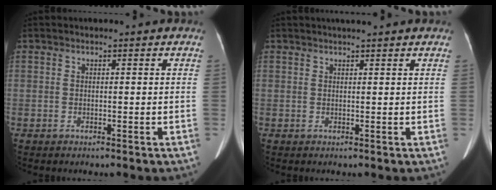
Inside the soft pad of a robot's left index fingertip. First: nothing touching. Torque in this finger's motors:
{"motor_torque": [0.09, -0.09, 0.01, 0.00]}